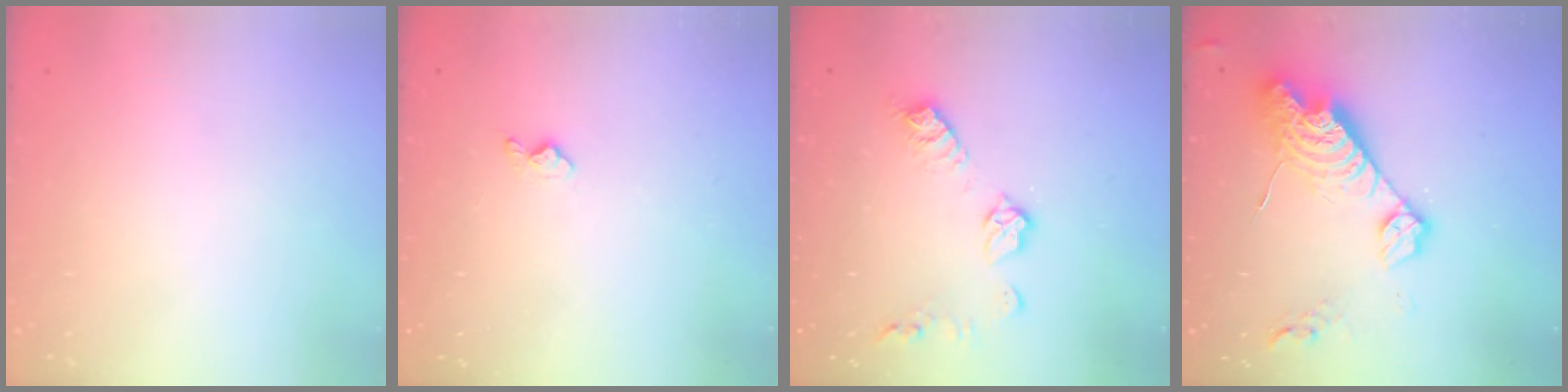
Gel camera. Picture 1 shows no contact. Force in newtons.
{"total": 4.5, "press": 4.4, "slide": 0.7}
{"total": 9.4, "press": 9.4, "slide": 0.2}
{"total": 15.2, "press": 15.2, "slide": 1.1}